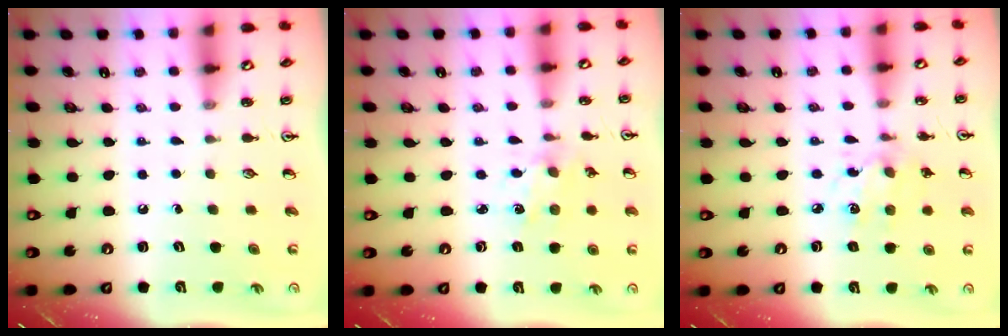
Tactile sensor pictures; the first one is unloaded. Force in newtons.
{"total": 1.9, "press": 1.9, "slide": 0.3}
{"total": 5.4, "press": 5.4, "slide": 0.5}